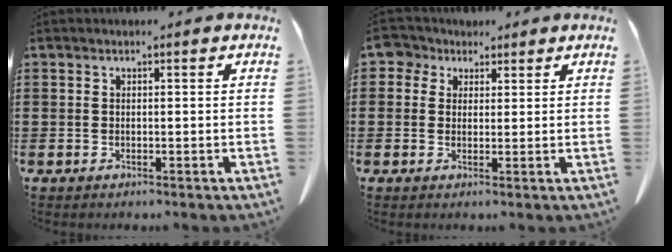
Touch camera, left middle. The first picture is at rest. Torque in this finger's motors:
{"motor_torque": [0.05, 0.01, 0.00, 0.01]}